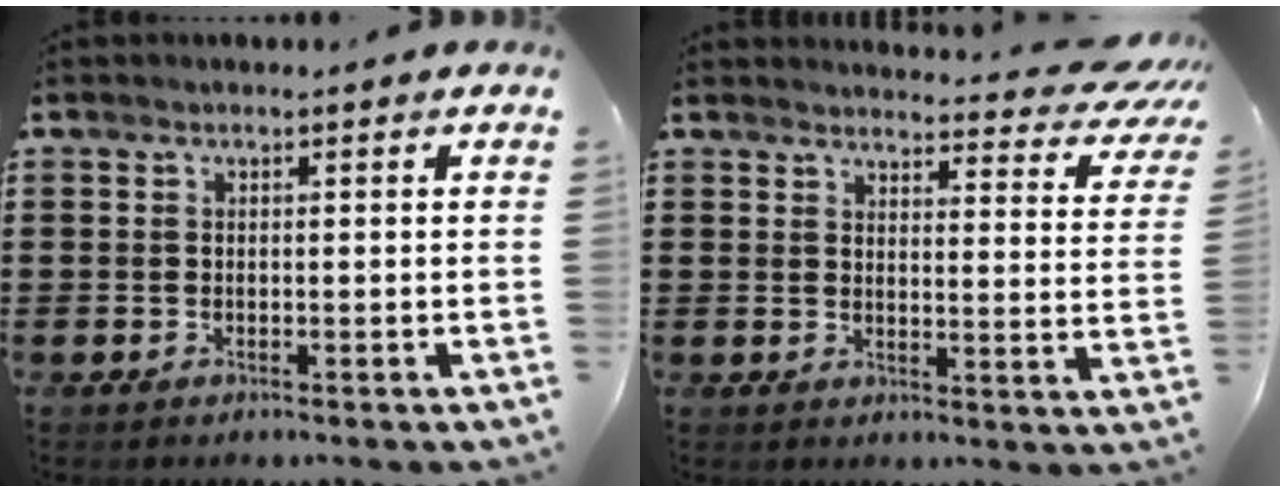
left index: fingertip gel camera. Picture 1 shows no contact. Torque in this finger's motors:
{"motor_torque": [1.99, -0.14, 0.16, 0.00]}